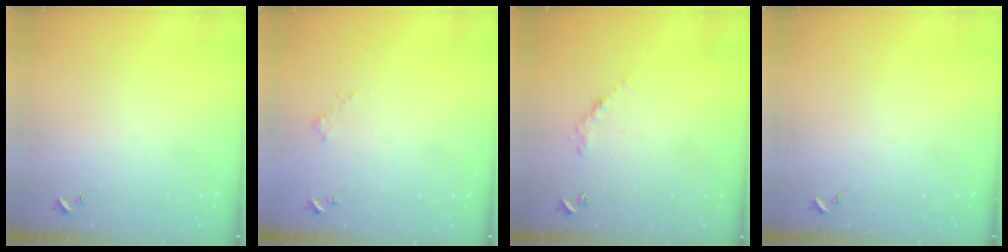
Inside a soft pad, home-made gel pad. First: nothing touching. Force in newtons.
{"total": 1.8, "press": 1.8, "slide": 0.2}
{"total": 5.1, "press": 5.1, "slide": 0.4}
{"total": 0.0}